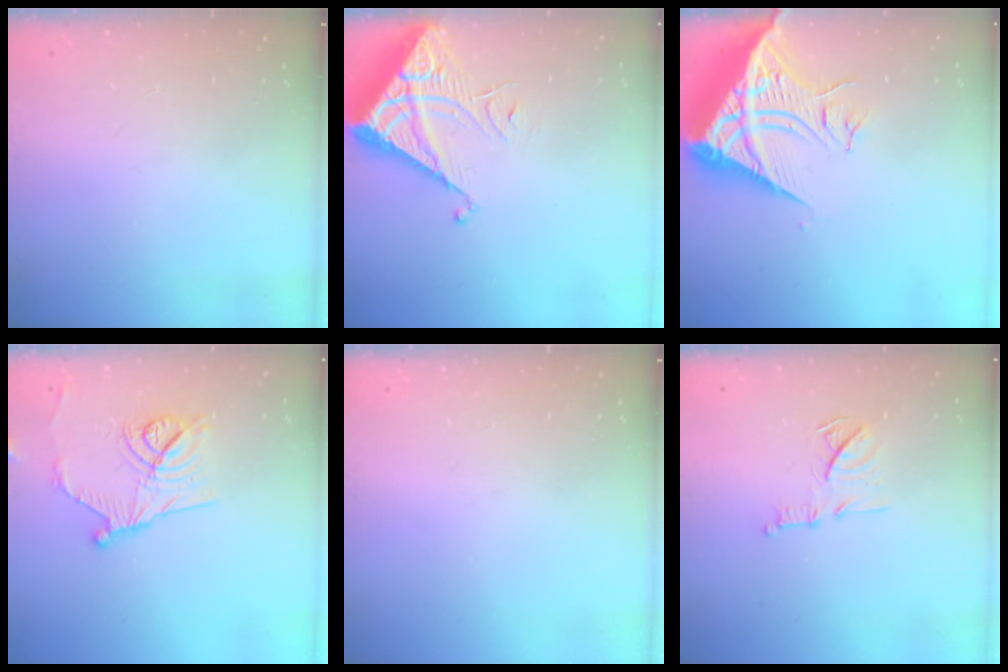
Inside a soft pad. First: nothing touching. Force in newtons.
{"total": 7.0, "press": 7.0, "slide": 0.6}
{"total": 14.7, "press": 14.6, "slide": 1.5}
{"total": 13.6, "press": 13.4, "slide": 2.4}
{"total": 0.0}
{"total": 11.8, "press": 11.8, "slide": 0.7}